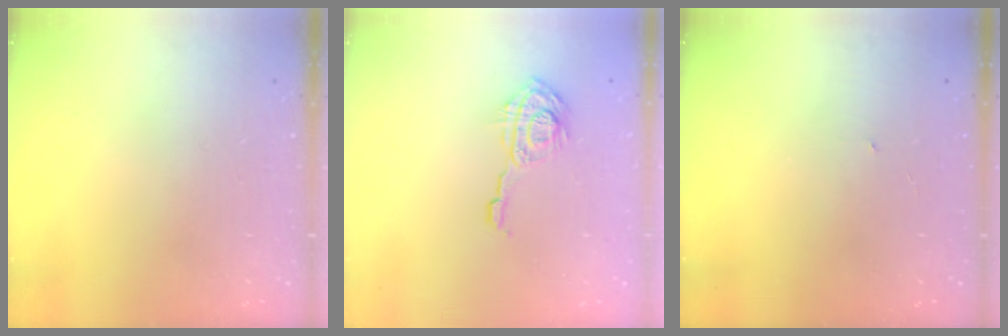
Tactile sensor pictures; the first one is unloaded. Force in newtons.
{"total": 9.7, "press": 9.7, "slide": 0.5}
{"total": 0.6, "press": 0.6, "slide": 0.1}